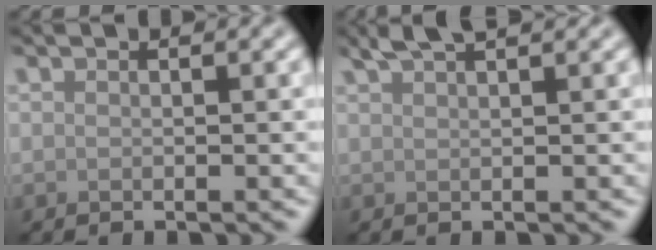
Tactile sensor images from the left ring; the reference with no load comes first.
{"total": 2.6, "force": [2.2, 0.4, 1.4], "torque": [-0.014, 0.007, 0.037]}